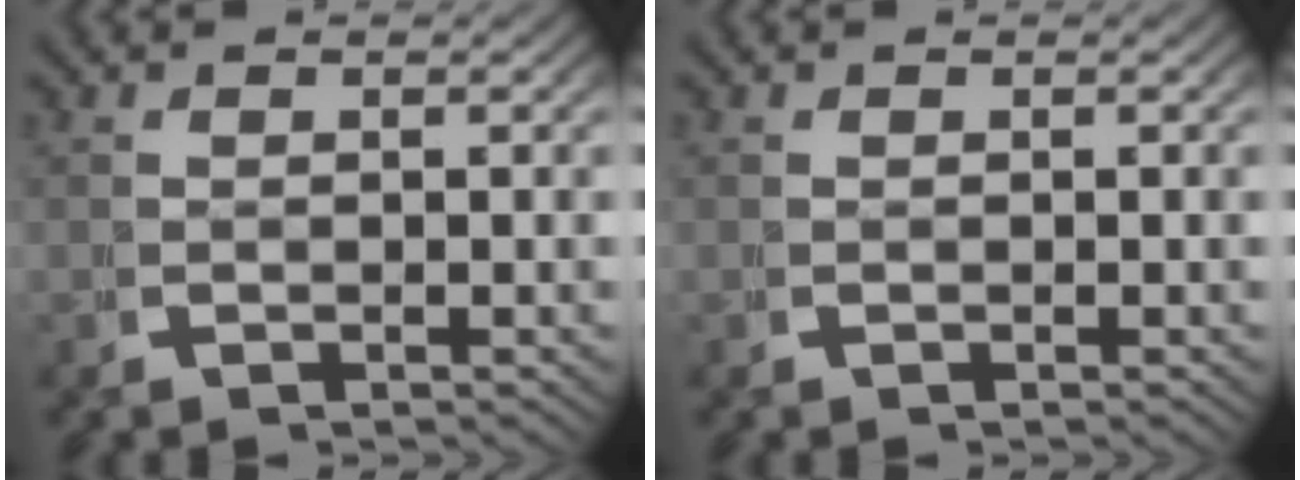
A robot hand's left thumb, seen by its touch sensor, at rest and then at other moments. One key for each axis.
{"total": 0.0}